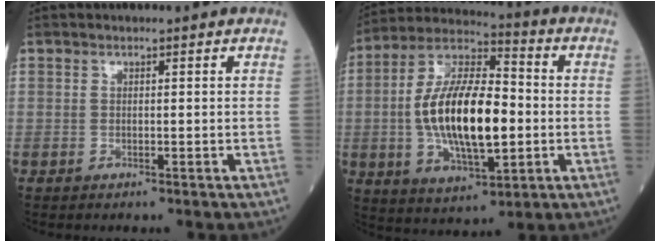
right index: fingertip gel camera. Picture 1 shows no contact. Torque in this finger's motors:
{"motor_torque": [1.36, -0.78, 1.05, 0.21]}